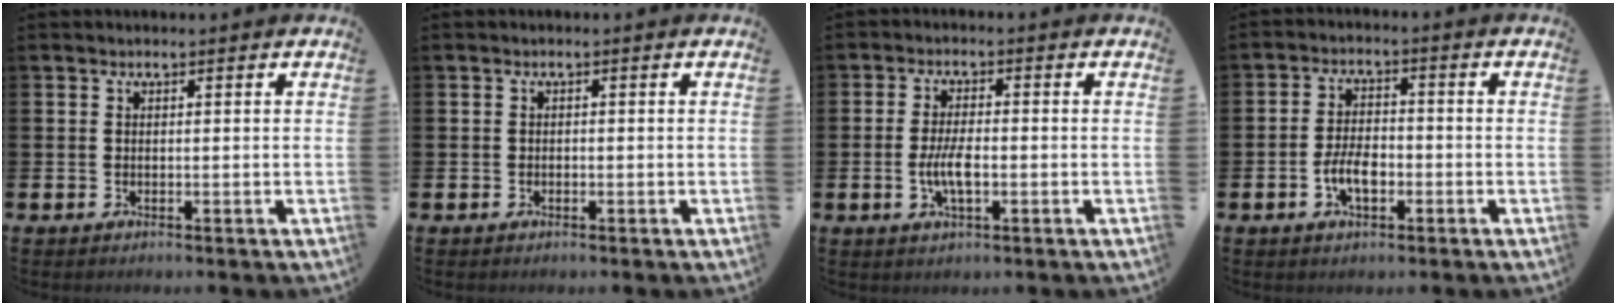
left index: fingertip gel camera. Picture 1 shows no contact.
{"total": 0.6, "force": [-0.3, 0.4, 0.2], "torque": [-0.012, 0.007, -0.006]}
{"total": 4.4, "force": [-0.9, 1.6, 4.0], "torque": [-0.076, 0.003, -0.018]}
{"total": 4.5, "force": [-1.4, 2.4, 3.5], "torque": [-0.068, 0.007, -0.029]}